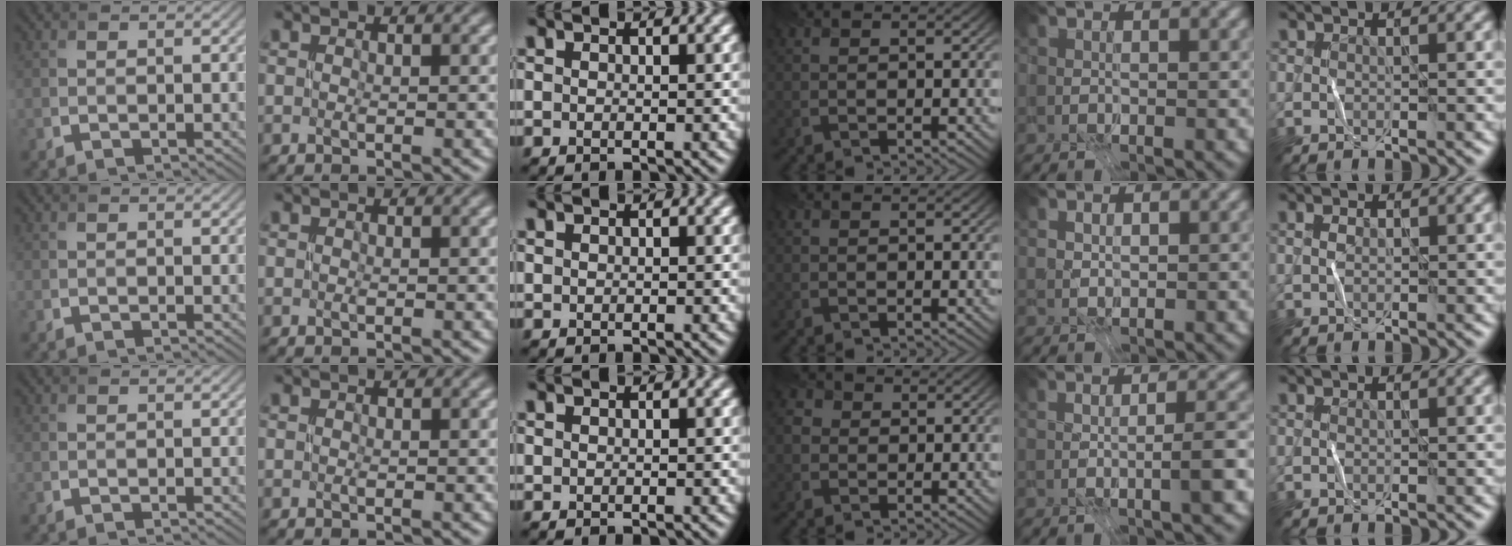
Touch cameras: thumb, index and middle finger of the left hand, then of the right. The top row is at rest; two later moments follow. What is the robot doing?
{"motion": "fold", "object": "receipt paper"}